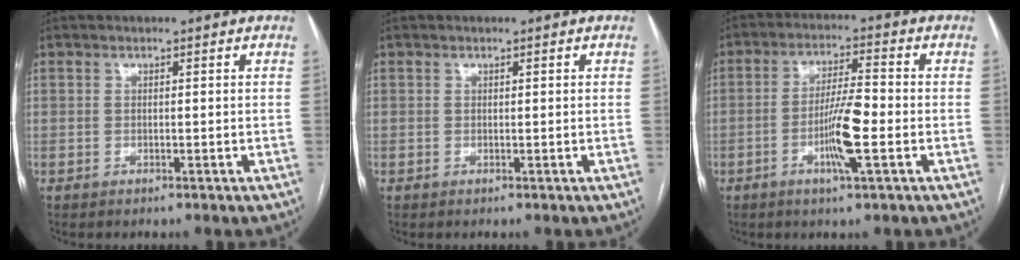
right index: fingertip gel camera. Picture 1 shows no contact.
{"total": 0.0}
{"total": 7.9, "force": [-2.3, 0.3, 7.5], "torque": [-0.141, -0.002, -0.045]}